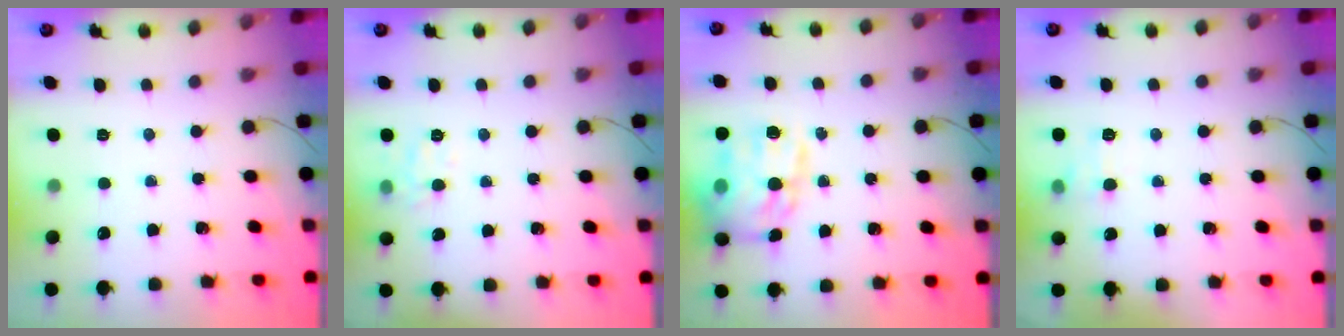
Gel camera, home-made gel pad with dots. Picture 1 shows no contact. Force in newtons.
{"total": 8.6, "press": 8.6, "slide": 1.2}
{"total": 19.3, "press": 19.2, "slide": 1.8}
{"total": 7.7, "press": 7.5, "slide": 1.9}